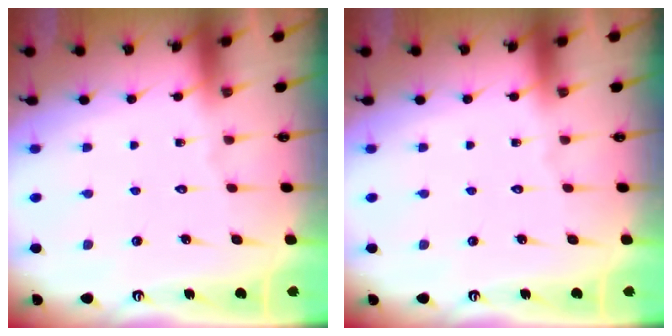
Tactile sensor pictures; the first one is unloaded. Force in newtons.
{"total": 0.0}